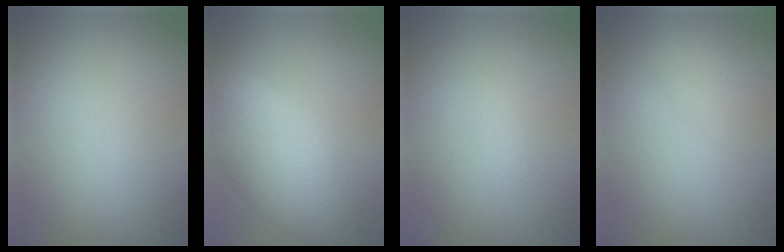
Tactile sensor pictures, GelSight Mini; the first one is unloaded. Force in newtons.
{"total": 5.0, "press": 5.0, "slide": 0.4}
{"total": 0.8, "press": 0.8, "slide": 0.0}
{"total": 2.1, "press": 2.1, "slide": 0.1}